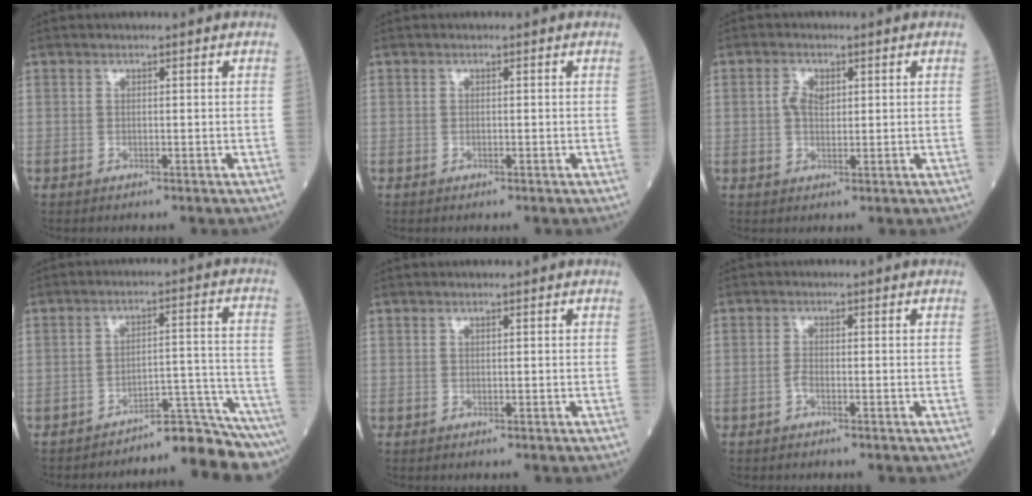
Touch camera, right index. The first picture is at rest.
{"total": 0.0}
{"total": 2.8, "force": [0.8, 1.6, 2.1], "torque": [-0.046, 0.006, 0.016]}
{"total": 10.0, "force": [-9.7, -1.8, 1.5], "torque": [0.011, 0.041, -0.138]}
{"total": 0.0}
{"total": 1.0, "force": [-0.6, 0.2, 0.8], "torque": [-0.017, 0.002, -0.011]}